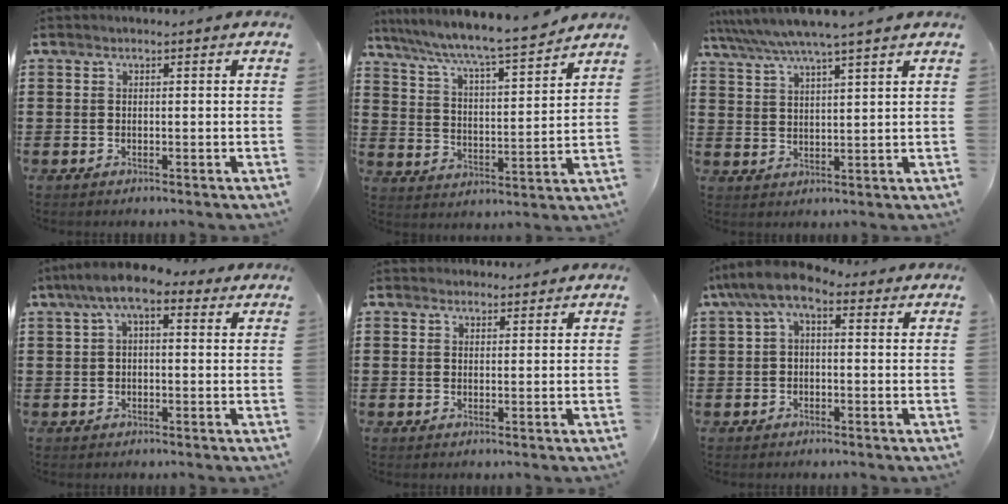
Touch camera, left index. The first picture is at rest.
{"total": 6.4, "force": [5.8, -0.1, 2.7], "torque": [-0.078, -0.040, 0.092]}
{"total": 5.6, "force": [4.8, -0.3, 2.7], "torque": [-0.069, -0.021, 0.084]}
{"total": 6.5, "force": [3.2, 2.2, 5.3], "torque": [-0.107, 0.007, 0.054]}
{"total": 1.8, "force": [1.7, 0.6, 0.0], "torque": [0.004, -0.001, 0.033]}
{"total": 4.6, "force": [1.3, 1.6, 4.1], "torque": [-0.090, -0.002, 0.019]}